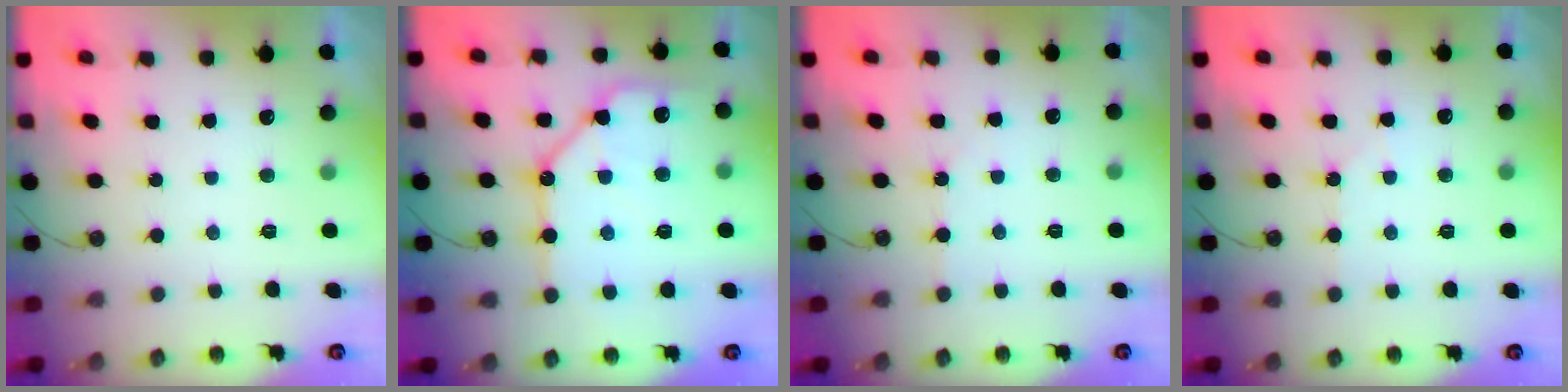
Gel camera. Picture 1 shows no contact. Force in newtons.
{"total": 13.9, "press": 13.8, "slide": 1.5}
{"total": 1.7, "press": 1.6, "slide": 0.3}
{"total": 3.9, "press": 3.8, "slide": 0.6}